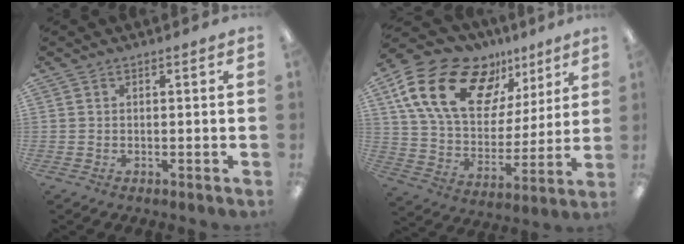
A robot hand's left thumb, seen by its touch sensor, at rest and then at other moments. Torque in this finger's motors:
{"motor_torque": [0.82, 0.99, 1.39, -1.38, 0.33]}